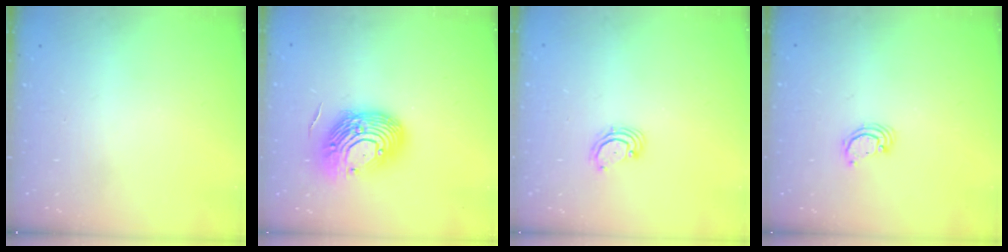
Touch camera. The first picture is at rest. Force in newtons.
{"total": 16.3, "press": 16.2, "slide": 2.1}
{"total": 2.7, "press": 2.7, "slide": 0.3}
{"total": 2.6, "press": 2.6, "slide": 0.2}